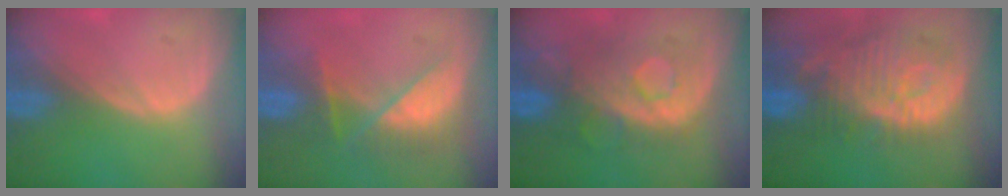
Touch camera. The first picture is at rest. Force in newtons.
{"total": 8.2, "press": 7.1, "slide": 4.1}
{"total": 8.8, "press": 8.5, "slide": 2.2}
{"total": 12.5, "press": 11.1, "slide": 5.8}